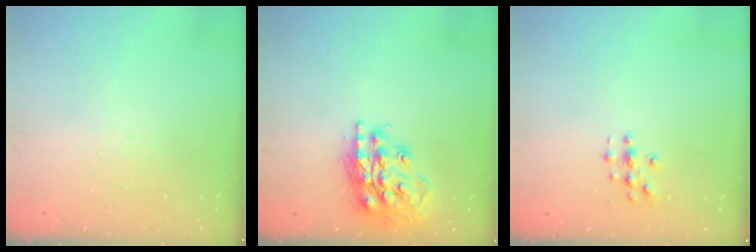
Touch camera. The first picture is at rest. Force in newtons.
{"total": 17.9, "press": 17.8, "slide": 1.9}
{"total": 3.0, "press": 3.0, "slide": 0.3}